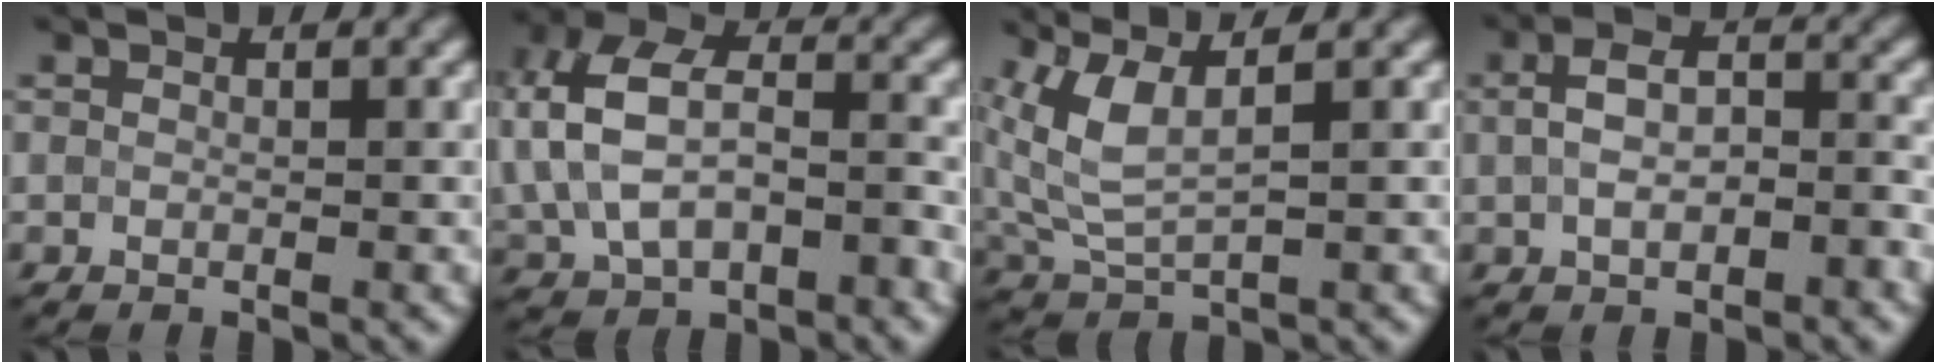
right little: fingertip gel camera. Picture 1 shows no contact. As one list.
[{"total": 9.0, "force": [-0.1, 6.0, 6.6], "torque": [-0.154, 0.008, -0.006]}, {"total": 4.5, "force": [2.1, 1.5, 3.8], "torque": [-0.098, 0.004, 0.053]}, {"total": 4.5, "force": [-0.2, 2.6, 3.7], "torque": [-0.065, 0.006, -0.002]}]